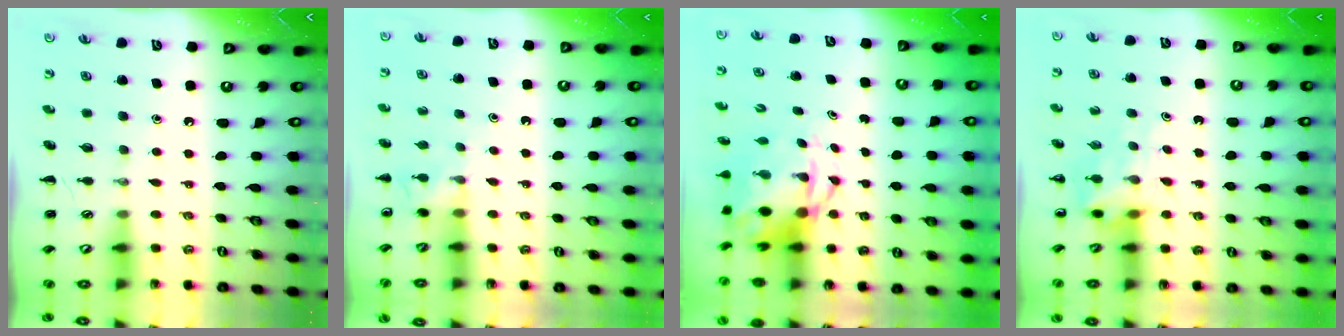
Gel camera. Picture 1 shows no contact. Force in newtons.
{"total": 6.3, "press": 6.1, "slide": 1.5}
{"total": 6.3, "press": 6.1, "slide": 1.7}
{"total": 5.2, "press": 5.2, "slide": 0.6}